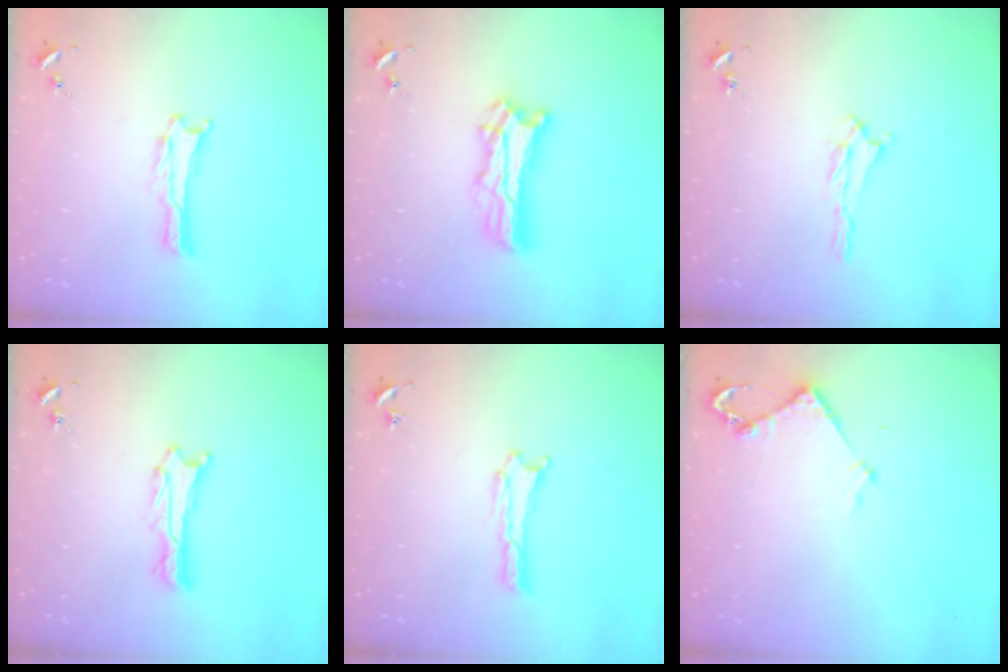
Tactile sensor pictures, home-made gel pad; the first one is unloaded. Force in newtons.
{"total": 9.3, "press": 9.3, "slide": 0.7}
{"total": 1.2, "press": 1.1, "slide": 0.5}
{"total": 0.9, "press": 0.9, "slide": 0.1}
{"total": 0.0}
{"total": 3.2, "press": 3.2, "slide": 0.2}